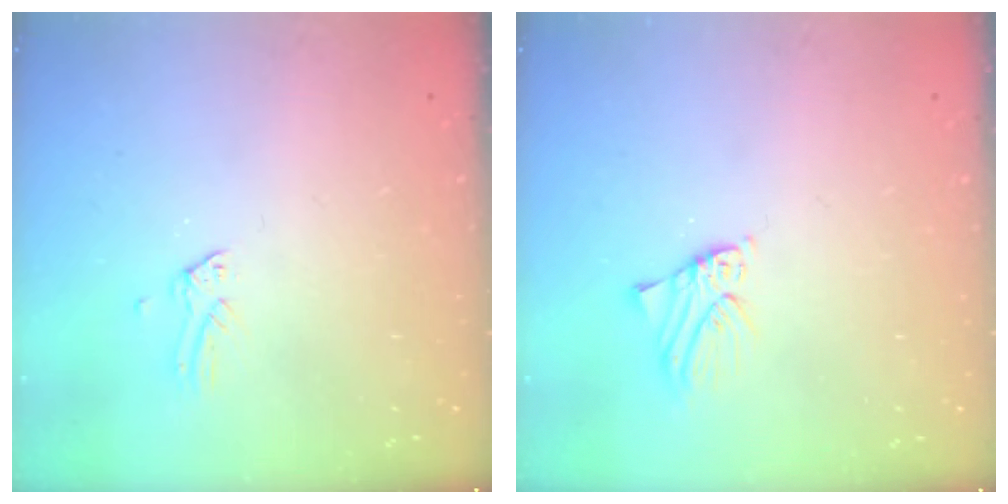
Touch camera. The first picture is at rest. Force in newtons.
{"total": 1.5, "press": 1.5, "slide": 0.1}